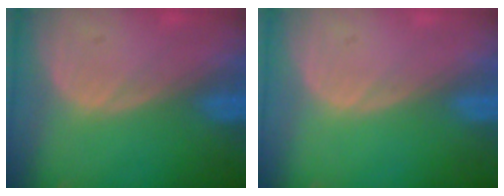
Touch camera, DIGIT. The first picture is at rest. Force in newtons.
{"total": 0.0}